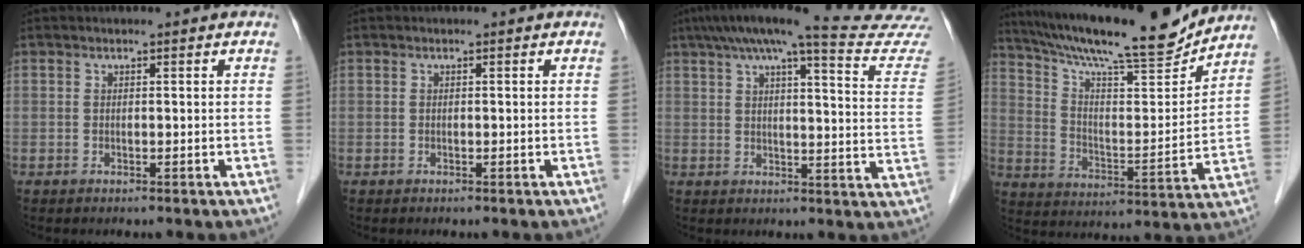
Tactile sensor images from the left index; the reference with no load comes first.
{"total": 0.0}
{"total": 22.2, "force": [20.2, -0.2, 9.3], "torque": [-0.128, -0.044, 0.238]}
{"total": 20.2, "force": [18.1, 1.5, 8.8], "torque": [-0.157, -0.012, 0.282]}